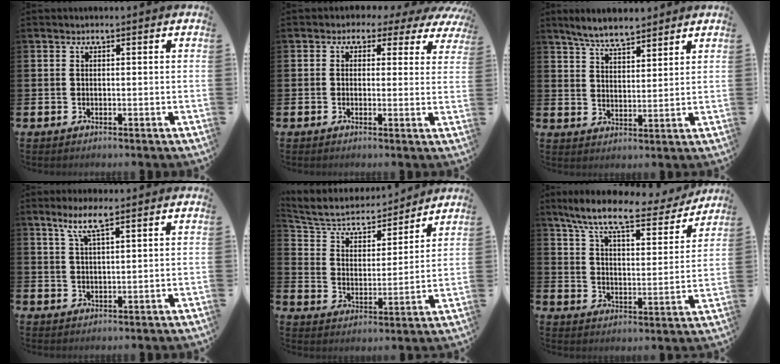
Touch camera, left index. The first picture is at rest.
{"total": 1.8, "force": [0.2, 1.7, 0.7], "torque": [-0.020, 0.001, -0.005]}
{"total": 6.1, "force": [5.8, 1.0, 1.6], "torque": [-0.054, -0.017, 0.107]}
{"total": 3.4, "force": [2.1, 0.7, 2.6], "torque": [-0.052, 0.004, 0.036]}
{"total": 6.9, "force": [6.3, 2.4, 1.4], "torque": [-0.070, -0.044, 0.106]}
{"total": 9.9, "force": [8.5, 1.8, 4.7], "torque": [-0.122, -0.047, 0.143]}